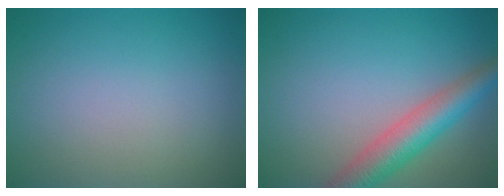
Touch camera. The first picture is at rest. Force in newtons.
{"total": 5.3, "press": 5.3, "slide": 0.2}